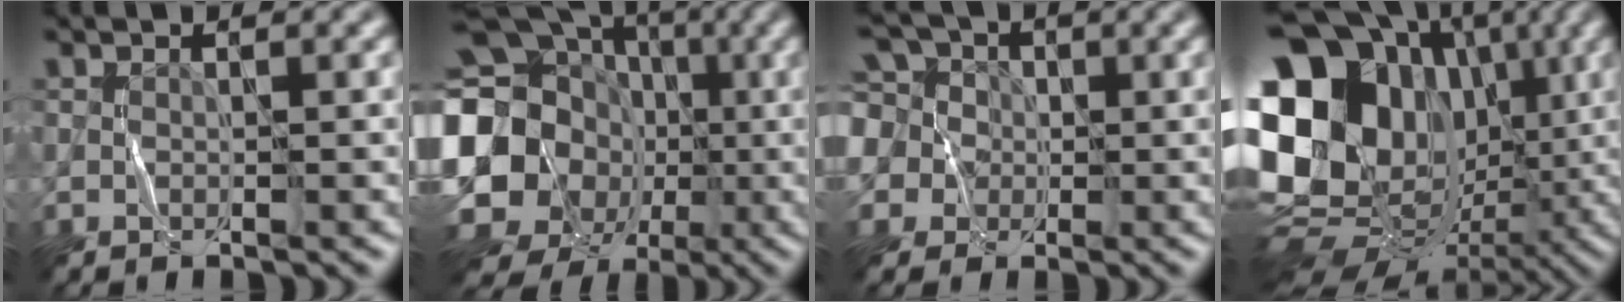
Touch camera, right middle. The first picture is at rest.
{"total": 22.3, "force": [-4.0, 19.6, 9.8], "torque": [-0.188, -0.020, -0.109]}
{"total": 9.8, "force": [3.3, 8.1, 4.5], "torque": [-0.101, 0.033, 0.026]}
{"total": 21.6, "force": [3.0, 17.2, 12.7], "torque": [-0.243, 0.007, 0.035]}